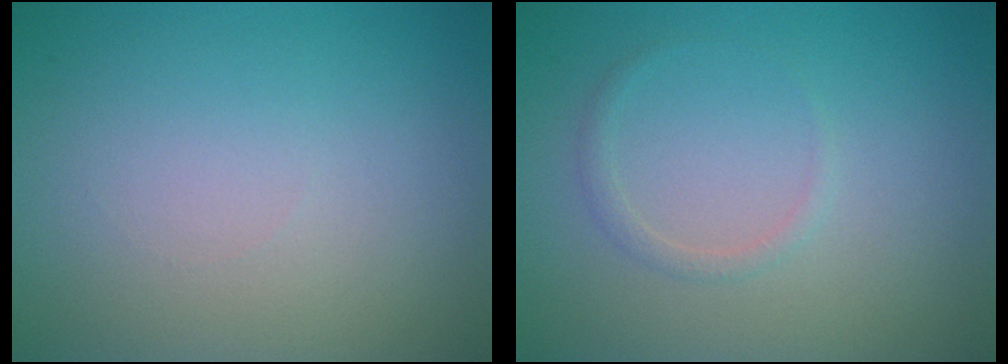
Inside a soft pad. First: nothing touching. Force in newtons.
{"total": 0.9, "press": 0.9, "slide": 0.1}